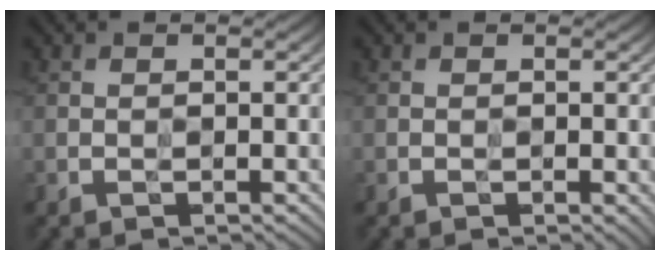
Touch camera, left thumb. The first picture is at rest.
{"total": 1.5, "force": [-0.3, 0.8, 1.3], "torque": [-0.011, -0.003, -0.001]}